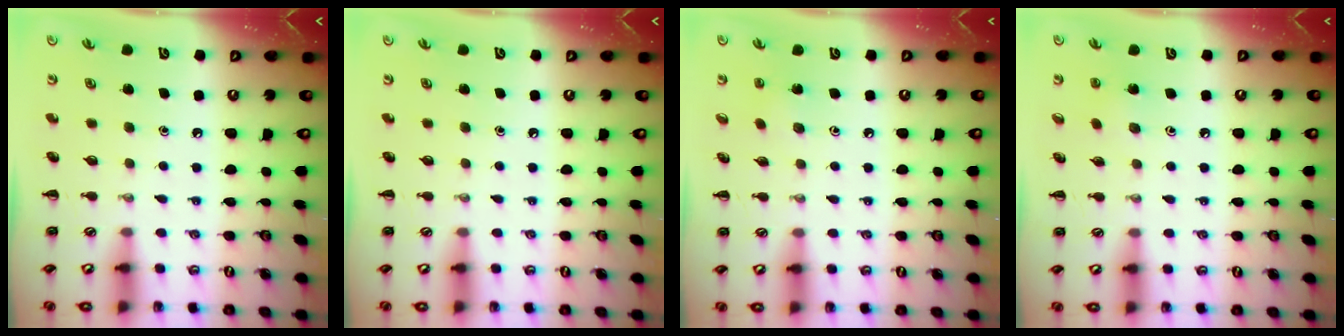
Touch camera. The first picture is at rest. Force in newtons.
{"total": 0.0}
{"total": 4.7, "press": 4.5, "slide": 1.3}
{"total": 5.2, "press": 5.0, "slide": 1.5}